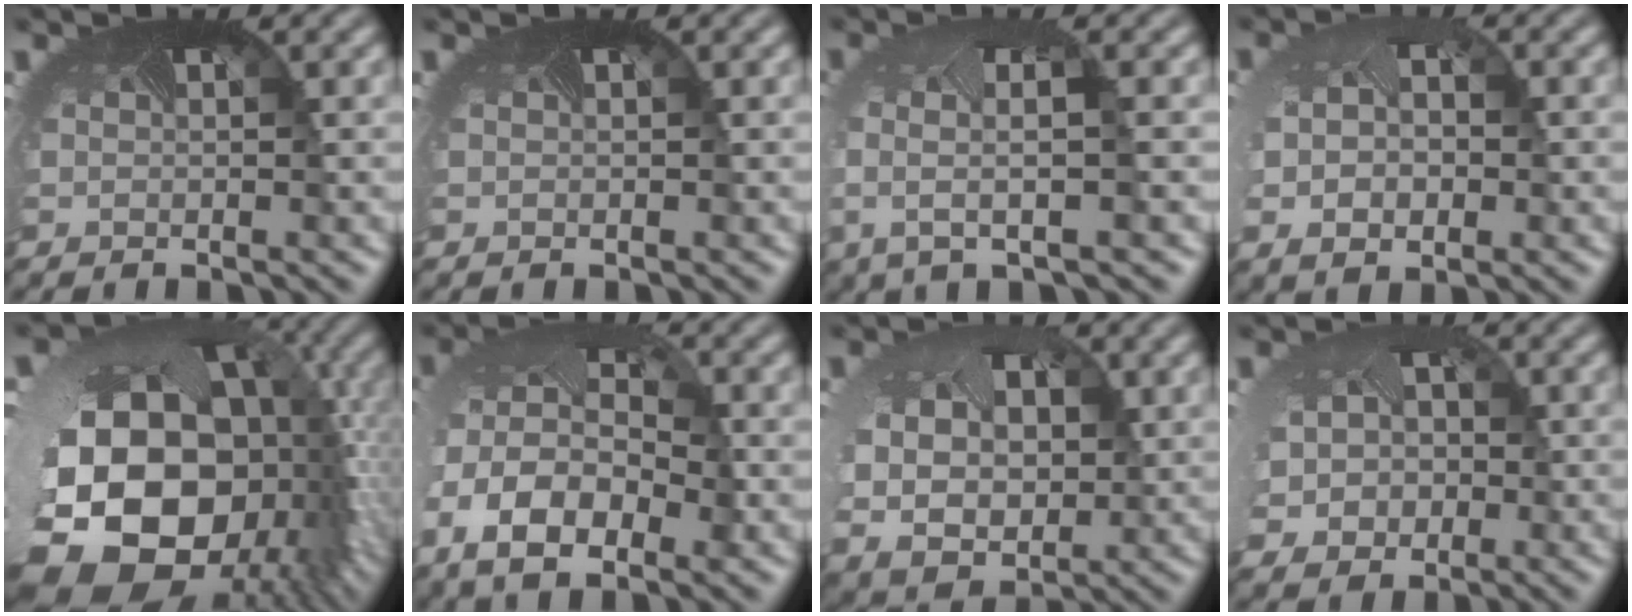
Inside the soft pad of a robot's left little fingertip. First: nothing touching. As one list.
[{"total": 0.0}, {"total": 2.8, "force": [-0.2, 0.3, 2.8], "torque": [-0.060, -0.006, -0.011]}, {"total": 5.2, "force": [0.2, 3.5, 3.9], "torque": [-0.080, -0.006, 0.007]}, {"total": 22.3, "force": [-5.2, 16.8, 13.6], "torque": [-0.254, -0.085, -0.094]}, {"total": 9.1, "force": [-3.7, 5.4, 6.3], "torque": [-0.155, -0.030, -0.062]}, {"total": 7.5, "force": [0.4, 5.9, 4.5], "torque": [-0.106, -0.021, 0.020]}, {"total": 6.2, "force": [-0.7, 5.2, 3.3], "torque": [-0.067, -0.022, -0.011]}]